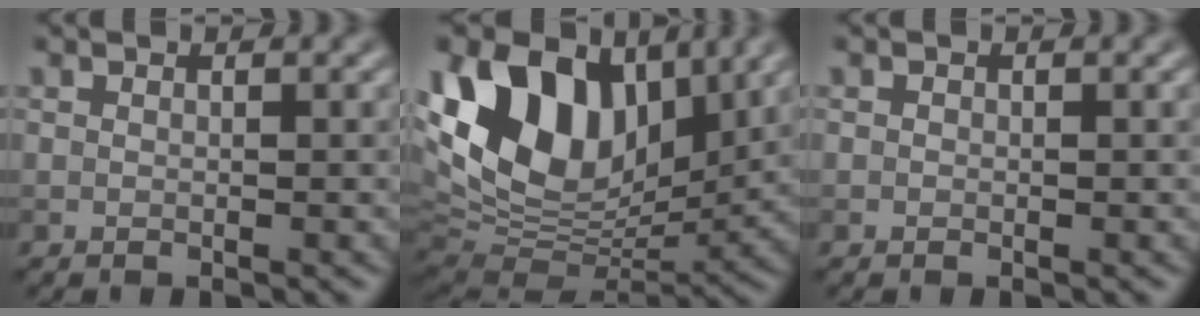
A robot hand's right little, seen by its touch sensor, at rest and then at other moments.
{"total": 14.9, "force": [5.5, 9.5, 10.1], "torque": [-0.203, 0.015, 0.104]}
{"total": 0.0}